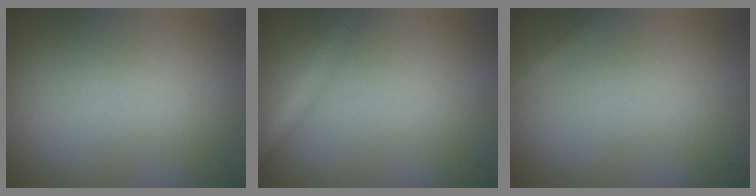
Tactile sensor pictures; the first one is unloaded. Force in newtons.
{"total": 2.9, "press": 2.9, "slide": 0.0}
{"total": 1.3, "press": 1.3, "slide": 0.0}